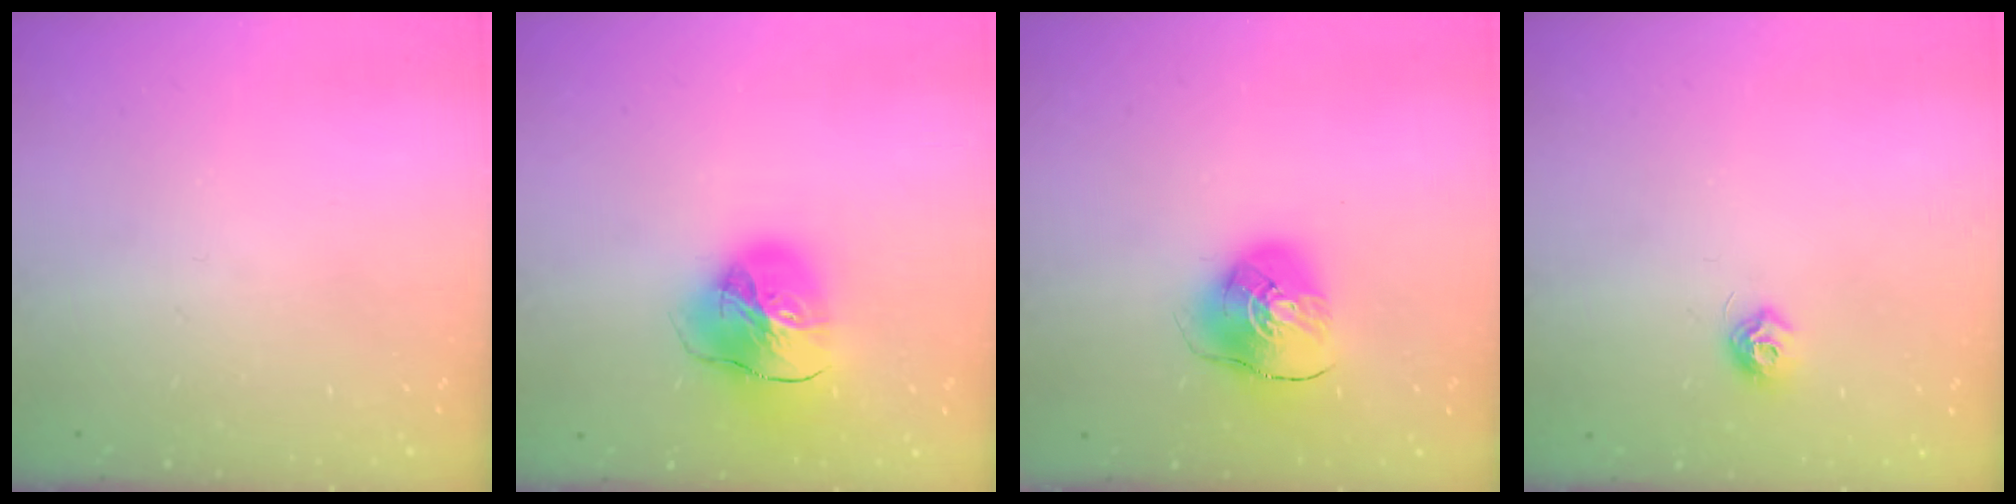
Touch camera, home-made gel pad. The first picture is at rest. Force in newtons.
{"total": 19.2, "press": 19.0, "slide": 2.1}
{"total": 9.8, "press": 9.7, "slide": 1.6}
{"total": 7.2, "press": 7.2, "slide": 0.5}